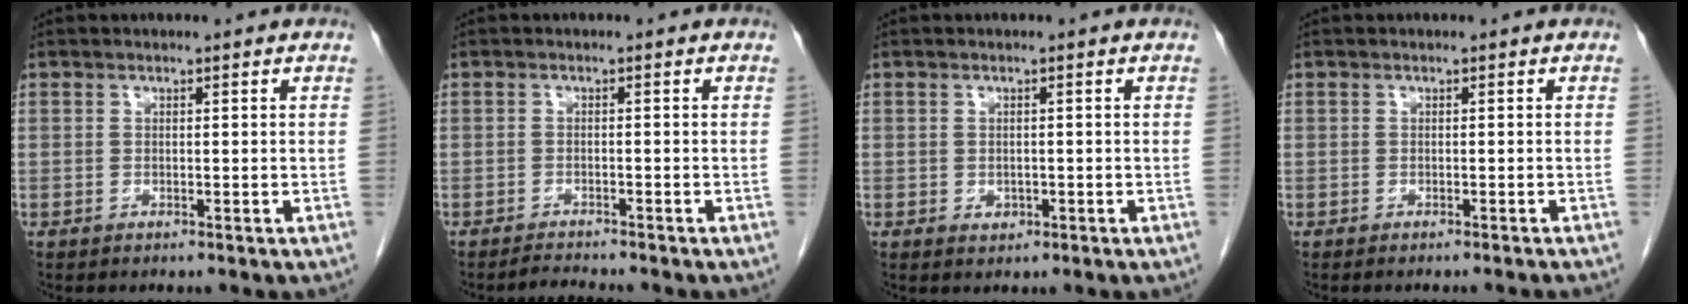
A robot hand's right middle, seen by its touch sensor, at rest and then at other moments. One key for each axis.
{"total": 2.0, "fx": -1.9, "fy": -0.5, "fz": 0.2, "tx": -0.014, "ty": -0.014, "tz": -0.032}
{"total": 1.2, "fx": -0.3, "fy": 1.0, "fz": 0.7, "tx": -0.012, "ty": 0.001, "tz": 0.000}
{"total": 3.4, "fx": -3.1, "fy": -0.3, "fz": 1.3, "tx": -0.017, "ty": -0.003, "tz": -0.036}